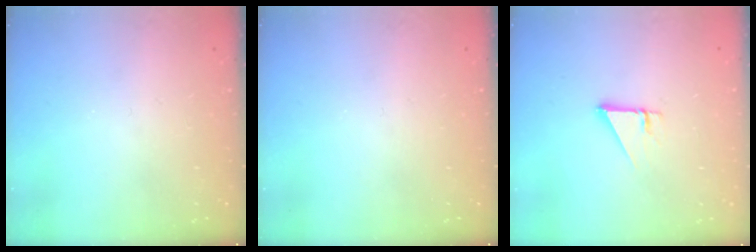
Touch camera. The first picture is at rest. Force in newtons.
{"total": 0.0}
{"total": 2.7, "press": 2.7, "slide": 0.1}